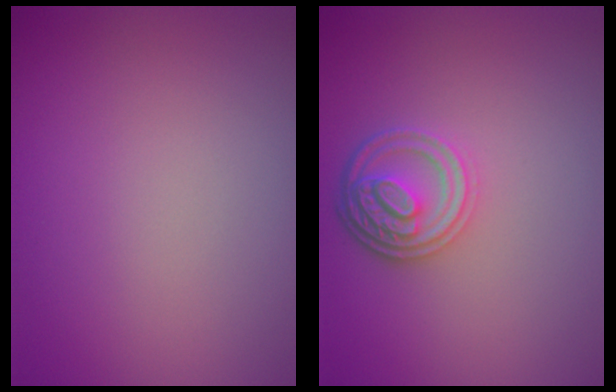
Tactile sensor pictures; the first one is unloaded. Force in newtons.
{"total": 3.8, "press": 3.2, "slide": 2.0}